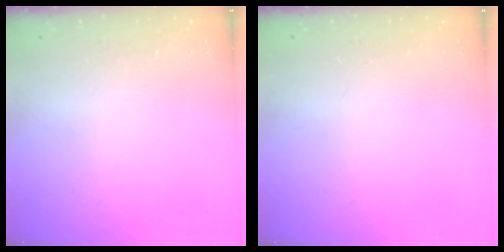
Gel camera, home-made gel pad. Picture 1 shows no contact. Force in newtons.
{"total": 0.0}